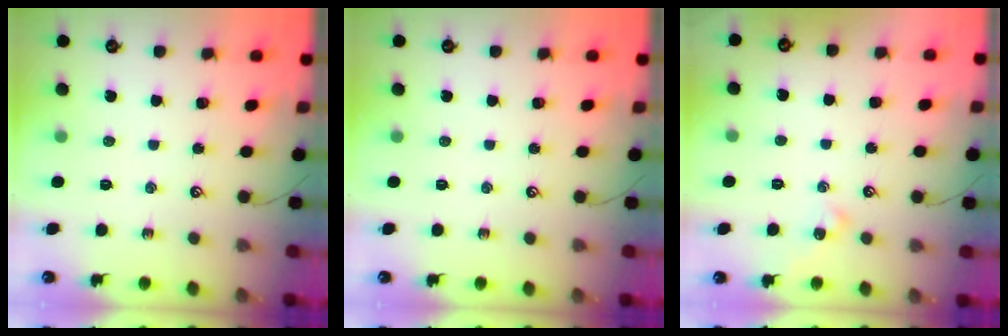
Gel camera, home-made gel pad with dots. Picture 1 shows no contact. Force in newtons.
{"total": 0.0}
{"total": 0.6, "press": 0.5, "slide": 0.3}